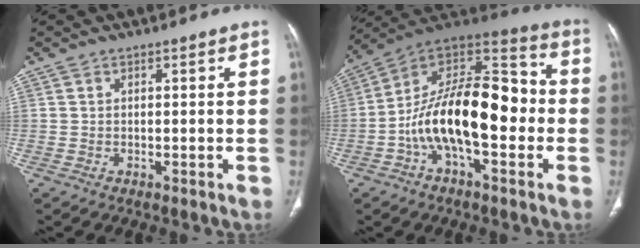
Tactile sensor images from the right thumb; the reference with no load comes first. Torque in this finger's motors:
{"motor_torque": [2.50, 2.51, 1.54, -1.23, 0.54]}